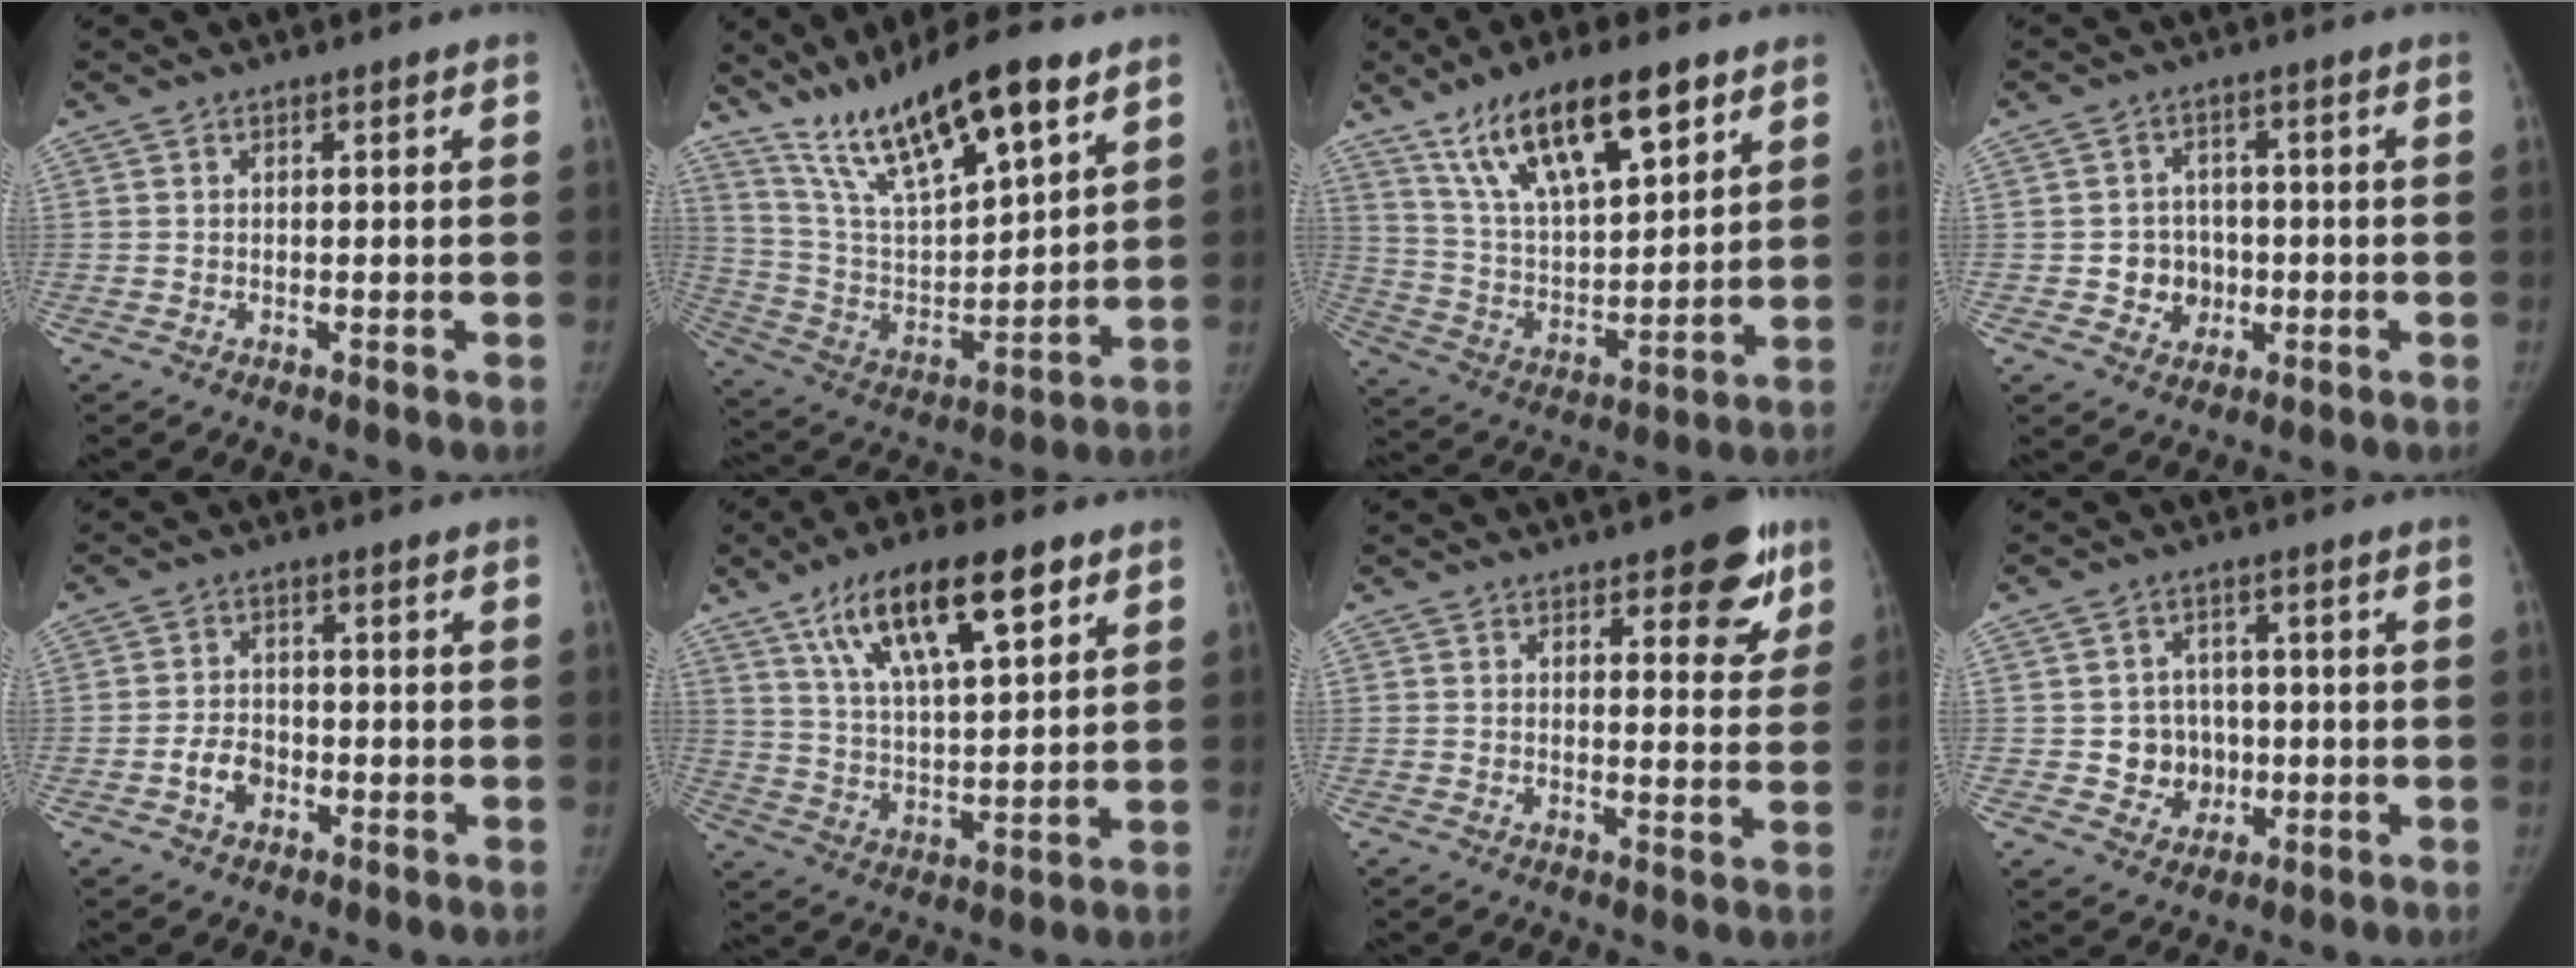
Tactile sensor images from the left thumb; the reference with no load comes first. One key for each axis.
{"total": 20.9, "fx": 14.0, "fy": 5.3, "fz": 14.5, "tx": -0.235, "ty": -0.047, "tz": 0.262}
{"total": 19.5, "fx": 11.7, "fy": 7.3, "fz": 13.9, "tx": -0.210, "ty": -0.040, "tz": 0.217}
{"total": 5.8, "fx": -1.0, "fy": 5.4, "fz": 2.0, "tx": -0.002, "ty": 0.012, "tz": -0.013}
{"total": 4.4, "fx": -1.7, "fy": 3.2, "fz": 2.4, "tx": -0.031, "ty": 0.017, "tz": -0.033}
{"total": 17.6, "fx": 9.6, "fy": 6.1, "fz": 13.5, "tx": -0.204, "ty": -0.027, "tz": 0.170}
{"total": 9.4, "fx": 5.6, "fy": 3.9, "fz": 6.5, "tx": -0.039, "ty": -0.026, "tz": 0.068}
{"total": 6.7, "fx": -0.6, "fy": 6.3, "fz": 2.2, "tx": 0.002, "ty": 0.013, "tz": -0.004}